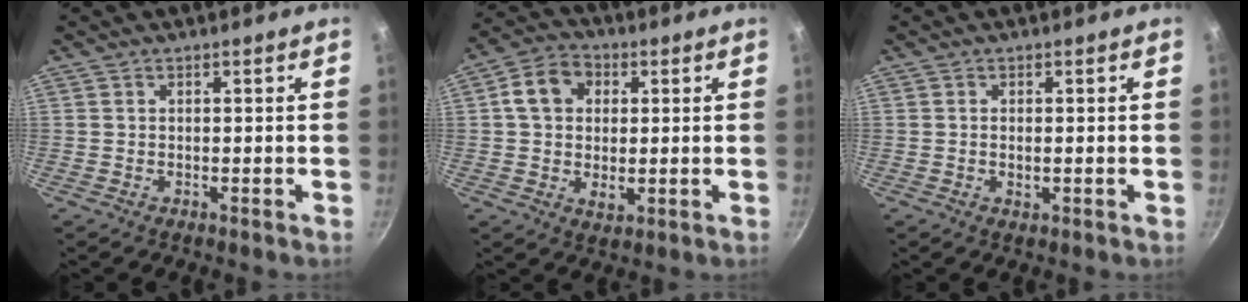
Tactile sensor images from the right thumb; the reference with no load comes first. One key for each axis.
{"total": 10.3, "fx": 2.2, "fy": 7.9, "fz": 6.1, "tx": -0.087, "ty": 0.003, "tz": 0.026}
{"total": 1.3, "fx": -0.1, "fy": 0.6, "fz": 1.1, "tx": -0.020, "ty": 0.001, "tz": -0.001}